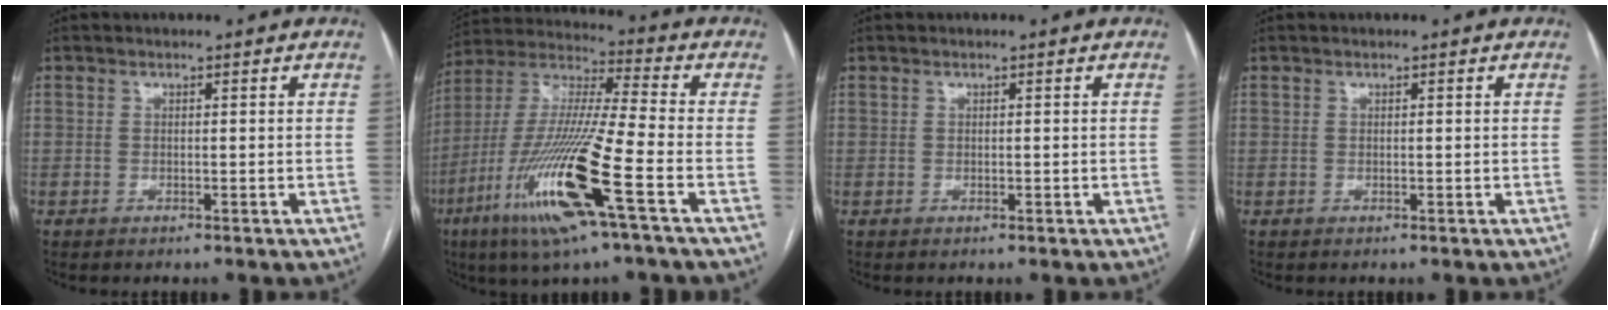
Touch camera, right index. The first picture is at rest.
{"total": 19.3, "force": [-8.2, 0.7, 17.4], "torque": [-0.384, -0.034, -0.162]}
{"total": 0.0}
{"total": 0.0}